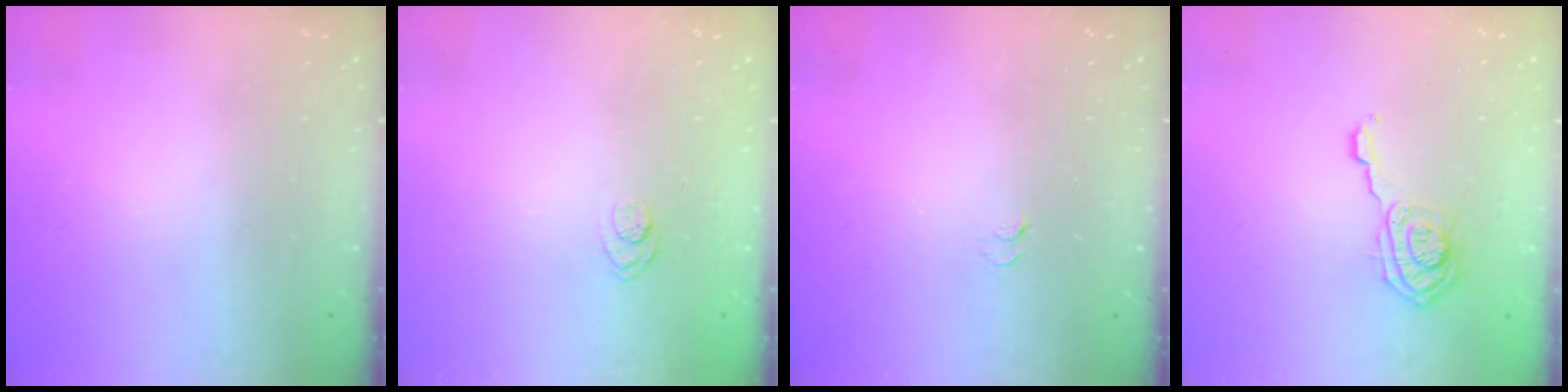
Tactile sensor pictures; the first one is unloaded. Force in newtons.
{"total": 7.6, "press": 7.5, "slide": 1.2}
{"total": 2.9, "press": 2.9, "slide": 0.3}
{"total": 8.6, "press": 8.6, "slide": 0.1}